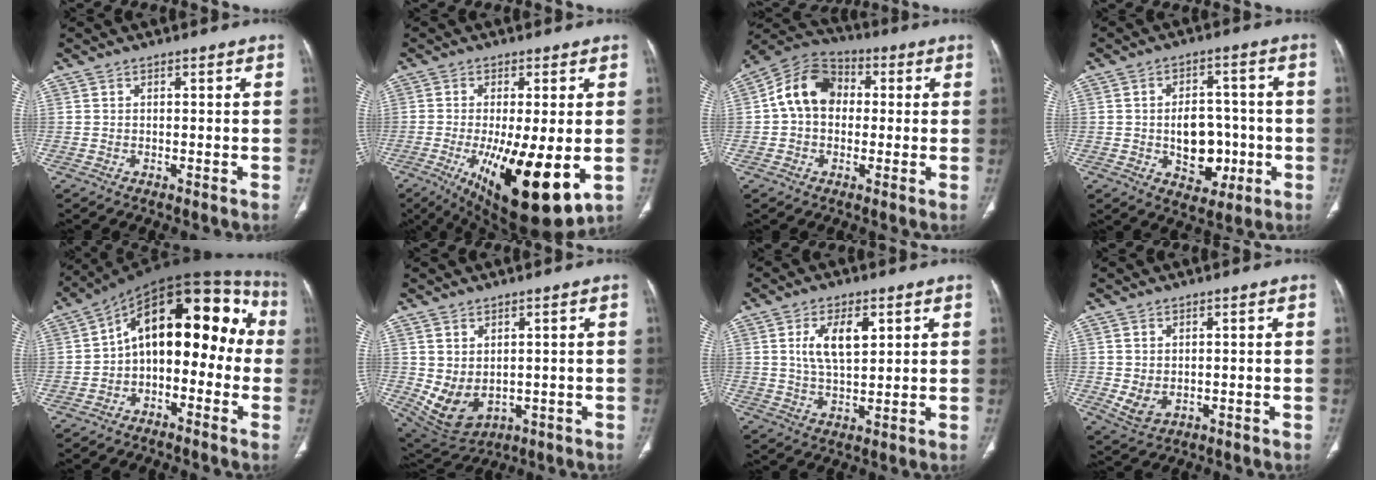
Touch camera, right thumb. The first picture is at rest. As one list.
[{"total": 17.9, "force": [-4.6, 5.5, 16.4], "torque": [-0.253, -0.032, -0.050]}, {"total": 11.5, "force": [1.0, 8.9, 7.2], "torque": [-0.110, 0.032, 0.004]}, {"total": 10.5, "force": [-1.8, 7.5, 7.2], "torque": [-0.065, 0.022, -0.012]}, {"total": 18.5, "force": [-0.7, 10.7, 15.1], "torque": [-0.172, 0.069, -0.026]}, {"total": 8.4, "force": [0.0, 5.8, 6.2], "torque": [-0.103, -0.004, 0.033]}, {"total": 7.8, "force": [2.7, 3.6, 6.4], "torque": [-0.110, -0.011, 0.055]}, {"total": 3.5, "force": [0.0, 2.6, 2.4], "torque": [-0.044, -0.006, 0.017]}]